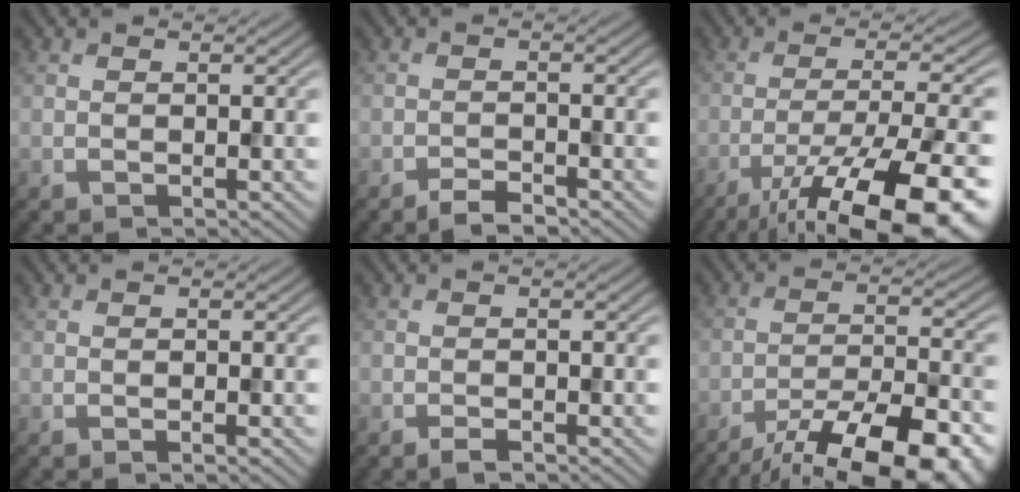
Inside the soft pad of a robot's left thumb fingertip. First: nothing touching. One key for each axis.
{"total": 2.2, "fx": -1.9, "fy": 0.4, "fz": 1.1, "tx": -0.017, "ty": 0.003, "tz": -0.037}
{"total": 17.6, "fx": -11.0, "fy": 4.6, "fz": 12.9, "tx": -0.184, "ty": -0.029, "tz": -0.162}
{"total": 0.7, "fx": -0.3, "fy": 0.0, "fz": 0.6, "tx": -0.009, "ty": -0.002, "tz": -0.007}
{"total": 1.1, "fx": -0.9, "fy": 0.2, "fz": 0.6, "tx": -0.011, "ty": -0.001, "tz": -0.017}
{"total": 17.9, "fx": -13.6, "fy": 5.0, "fz": 10.5, "tx": -0.138, "ty": -0.019, "tz": -0.191}